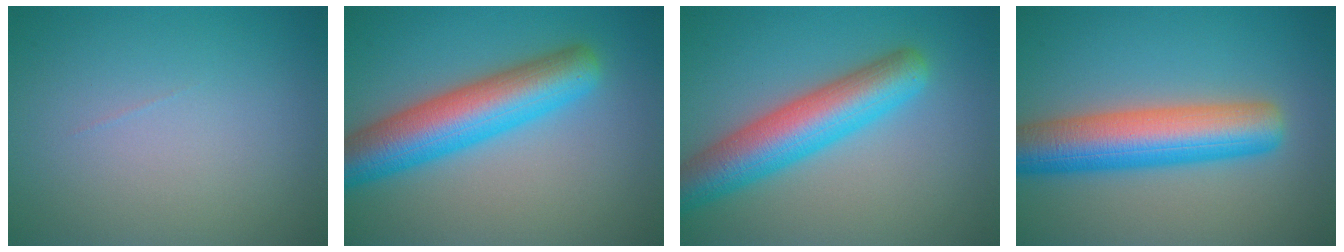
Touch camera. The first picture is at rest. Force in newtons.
{"total": 8.1, "press": 8.1, "slide": 0.2}
{"total": 7.4, "press": 7.4, "slide": 0.2}
{"total": 8.4, "press": 8.3, "slide": 0.3}